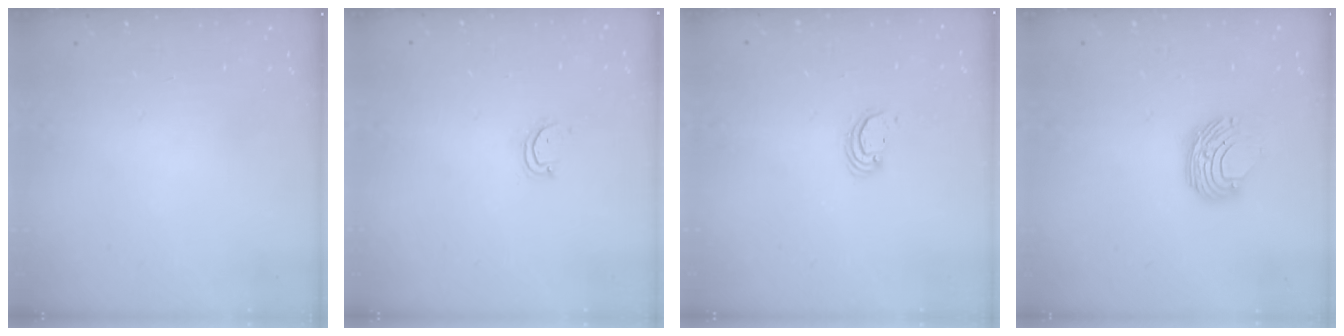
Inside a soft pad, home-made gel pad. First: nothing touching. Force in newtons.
{"total": 2.9, "press": 2.9, "slide": 0.3}
{"total": 2.7, "press": 2.7, "slide": 0.1}
{"total": 8.7, "press": 8.6, "slide": 0.7}